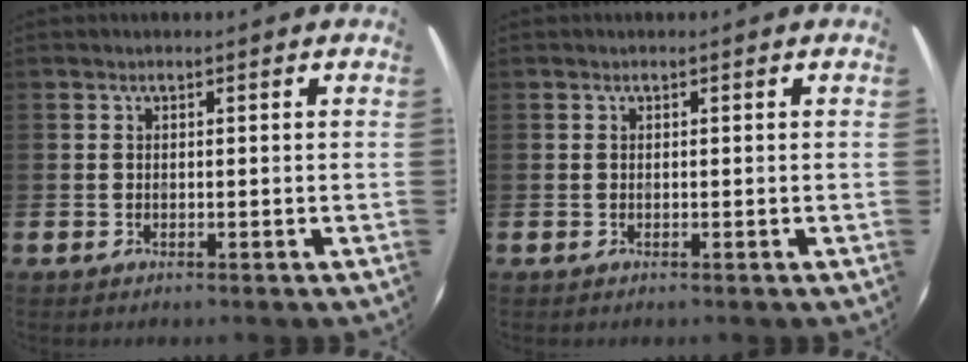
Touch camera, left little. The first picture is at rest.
{"total": 0.0}